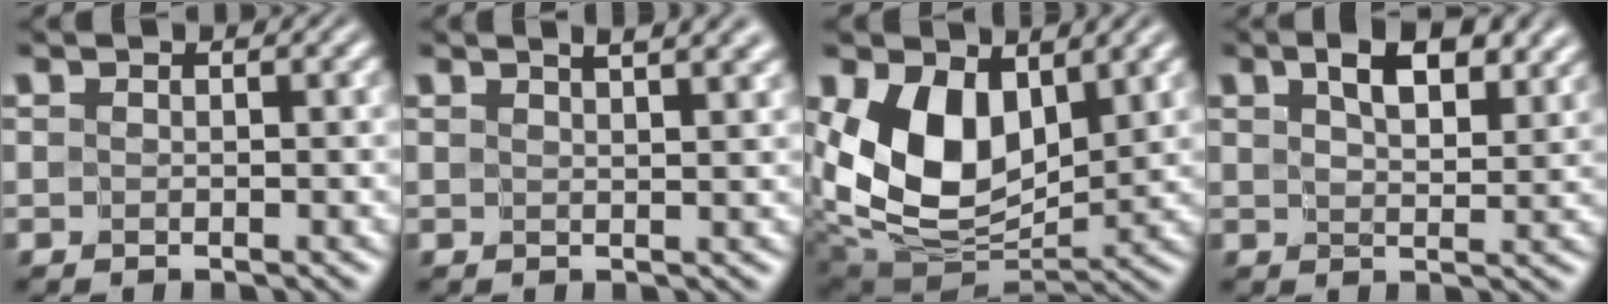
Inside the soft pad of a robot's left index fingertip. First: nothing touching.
{"total": 6.1, "force": [4.1, 2.3, 3.9], "torque": [-0.013, 0.031, 0.029]}
{"total": 8.6, "force": [2.6, 5.4, 6.1], "torque": [-0.117, -0.027, 0.046]}
{"total": 5.7, "force": [3.4, 2.4, 3.9], "torque": [-0.058, 0.005, 0.053]}